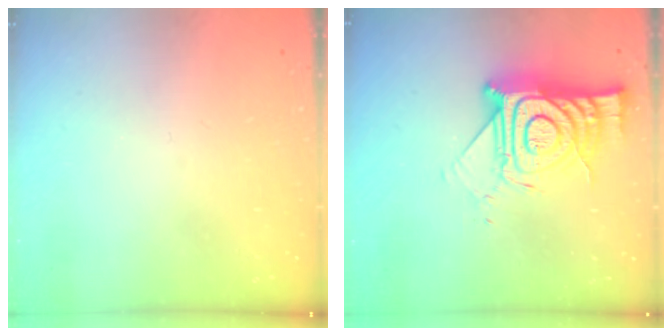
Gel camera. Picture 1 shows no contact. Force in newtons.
{"total": 16.3, "press": 16.2, "slide": 1.5}